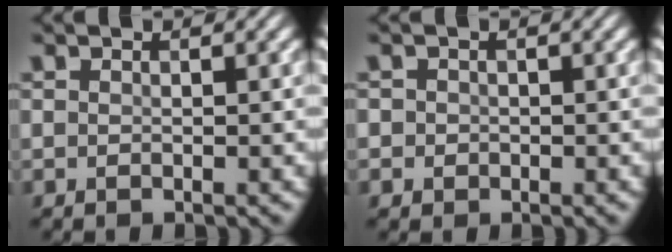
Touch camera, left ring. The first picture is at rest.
{"total": 1.2, "force": [-0.1, 1.2, 0.2], "torque": [0.009, -0.002, -0.003]}